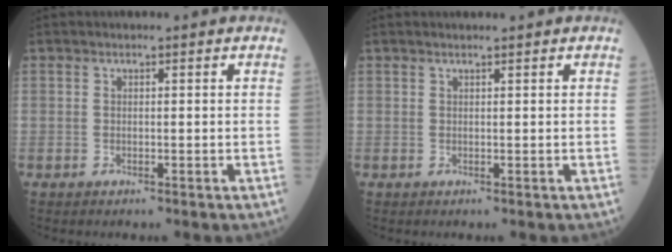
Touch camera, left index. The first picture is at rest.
{"total": 1.3, "force": [1.1, 0.0, 0.7], "torque": [-0.011, 0.012, 0.020]}